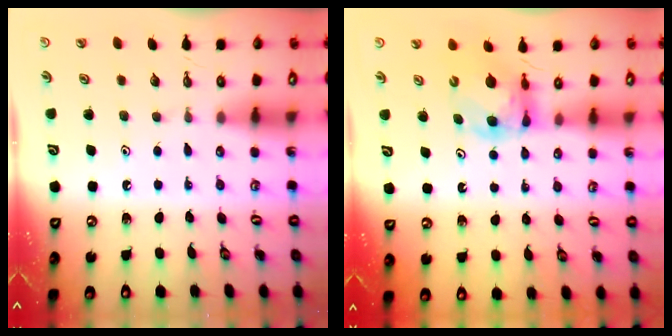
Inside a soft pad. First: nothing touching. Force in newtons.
{"total": 6.1, "press": 6.0, "slide": 0.4}